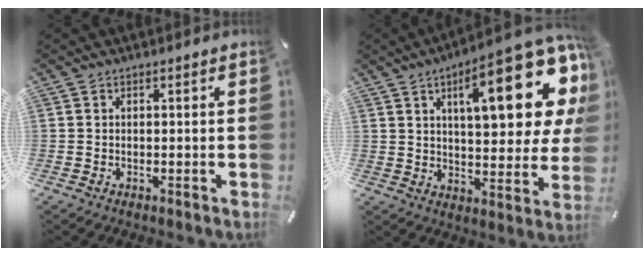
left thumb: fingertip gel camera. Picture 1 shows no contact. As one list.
[{"total": 23.8, "force": [10.4, 8.0, 19.8], "torque": [-0.277, -0.055, 0.152]}]